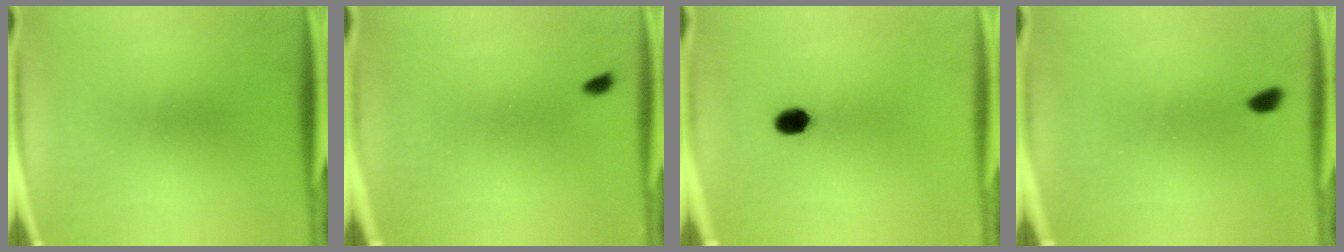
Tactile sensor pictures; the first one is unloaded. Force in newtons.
{"total": 0.7}
{"total": 3.5}
{"total": 1.7}